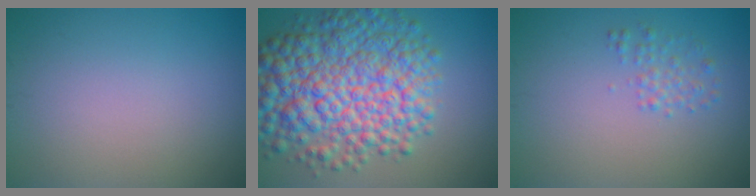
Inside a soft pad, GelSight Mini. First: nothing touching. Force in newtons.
{"total": 10.8, "press": 10.8, "slide": 0.3}
{"total": 1.5, "press": 1.5, "slide": 0.1}